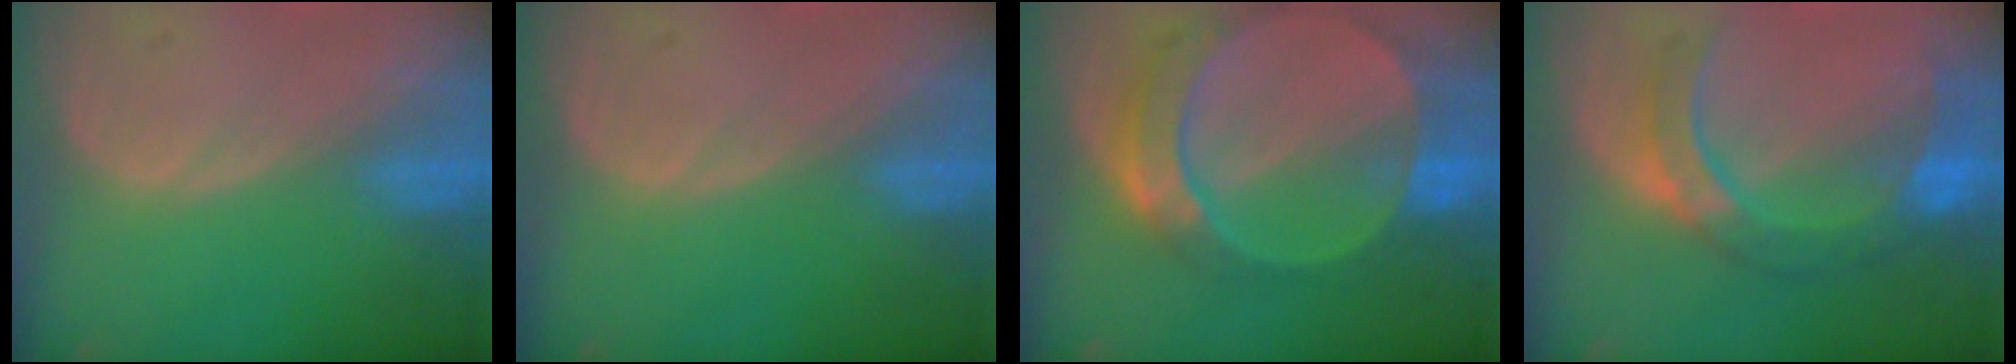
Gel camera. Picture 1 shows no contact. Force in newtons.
{"total": 0.0}
{"total": 9.7, "press": 8.4, "slide": 4.9}
{"total": 9.0, "press": 7.7, "slide": 4.5}